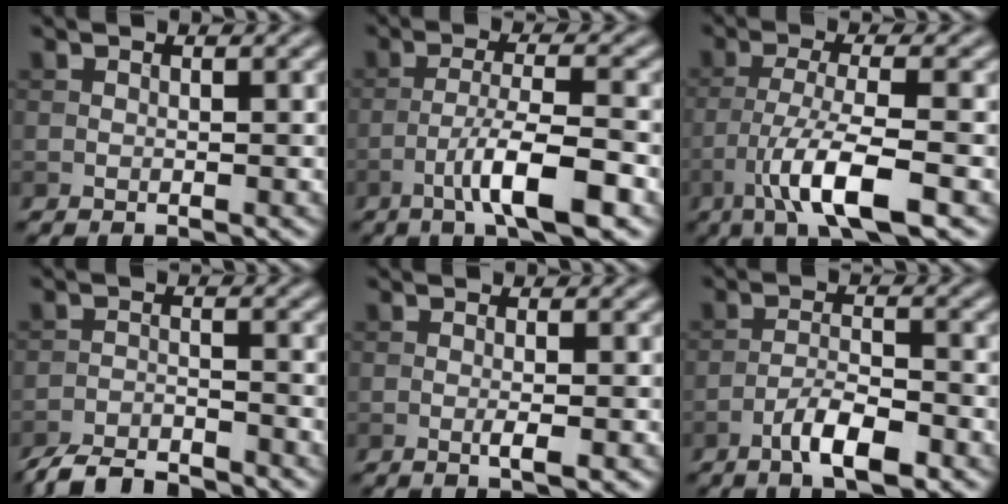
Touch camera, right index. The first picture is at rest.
{"total": 6.5, "force": [-3.1, 1.2, 5.6], "torque": [-0.096, 0.008, -0.056]}
{"total": 6.9, "force": [-3.2, 1.5, 5.9], "torque": [-0.107, 0.000, -0.065]}
{"total": 4.9, "force": [-4.5, 0.9, 1.6], "torque": [-0.032, -0.008, -0.089]}
{"total": 1.6, "force": [-0.4, 0.2, 1.5], "torque": [-0.026, -0.002, -0.010]}
{"total": 4.4, "force": [-2.7, 1.2, 3.3], "torque": [-0.062, 0.006, -0.052]}